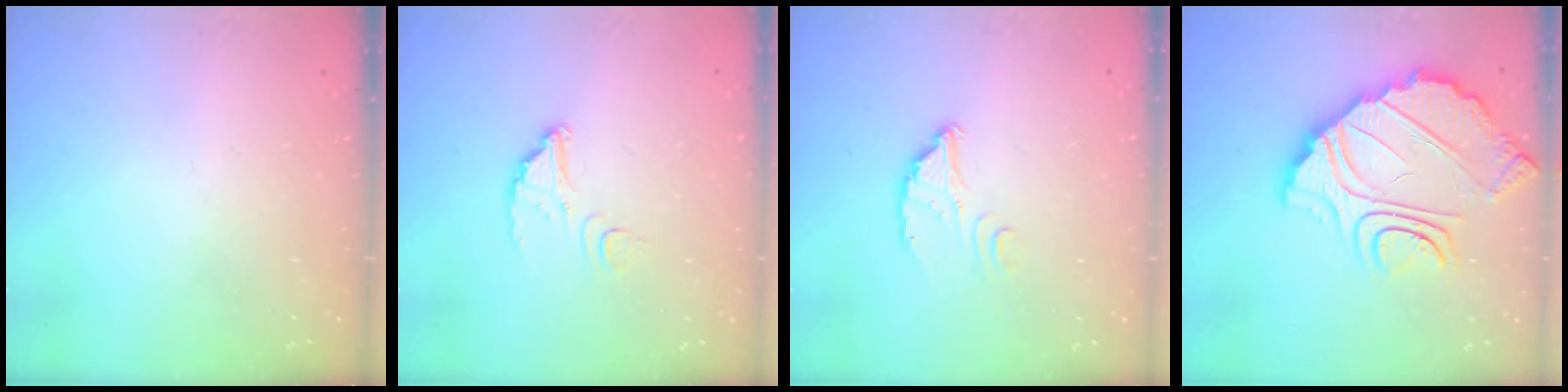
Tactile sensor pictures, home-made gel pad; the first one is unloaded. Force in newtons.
{"total": 5.9, "press": 5.9, "slide": 0.5}
{"total": 3.0, "press": 3.0, "slide": 0.3}
{"total": 15.2, "press": 15.1, "slide": 1.5}